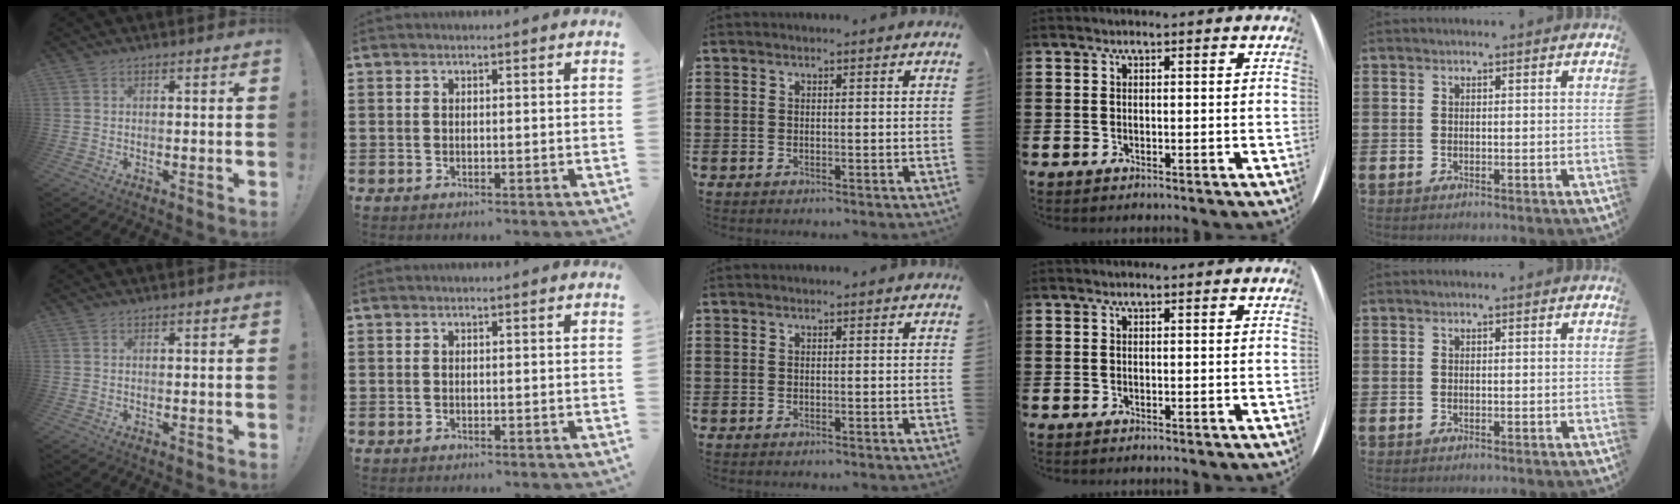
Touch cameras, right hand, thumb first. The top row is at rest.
{}